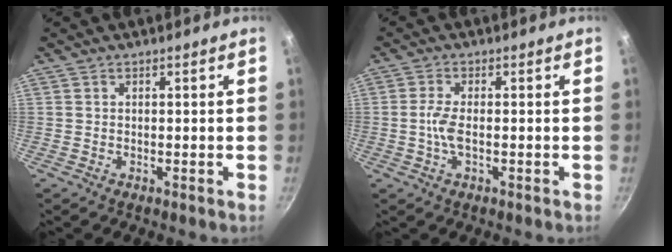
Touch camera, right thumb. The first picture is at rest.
{"total": 3.8, "force": [-0.6, 1.3, 3.5], "torque": [-0.083, 0.003, -0.019]}